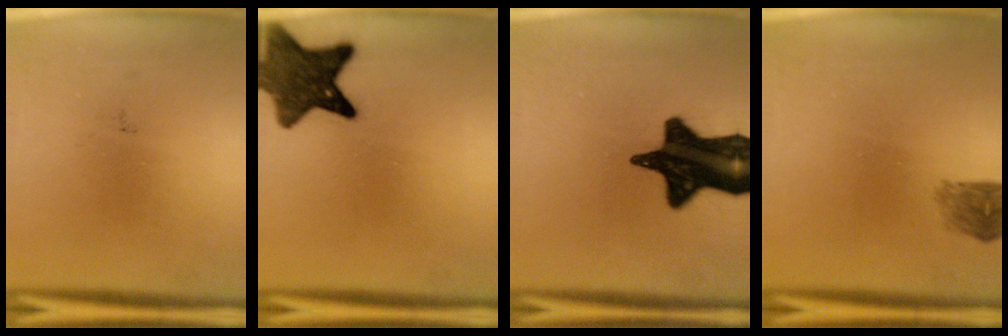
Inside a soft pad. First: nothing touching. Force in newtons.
{"total": 11.5}
{"total": 18.5}
{"total": 2.2}